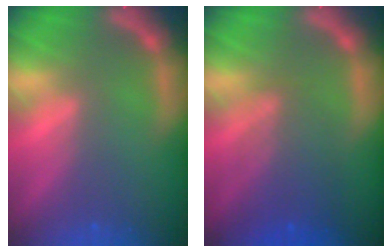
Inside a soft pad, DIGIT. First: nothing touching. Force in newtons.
{"total": 5.1}